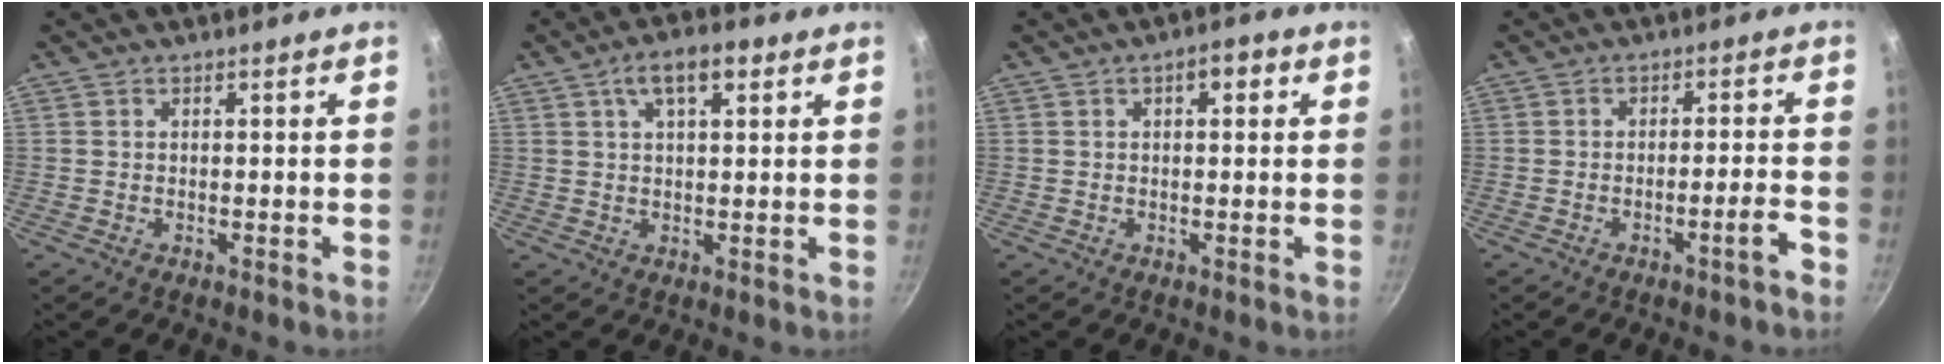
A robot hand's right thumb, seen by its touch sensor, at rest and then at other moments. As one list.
[{"total": 7.0, "force": [3.1, 3.1, 5.5], "torque": [-0.083, 0.007, 0.048]}, {"total": 3.6, "force": [1.2, 1.7, 2.9], "torque": [-0.030, 0.008, 0.012]}, {"total": 3.7, "force": [-2.3, 0.0, 2.9], "torque": [-0.046, 0.022, -0.029]}]